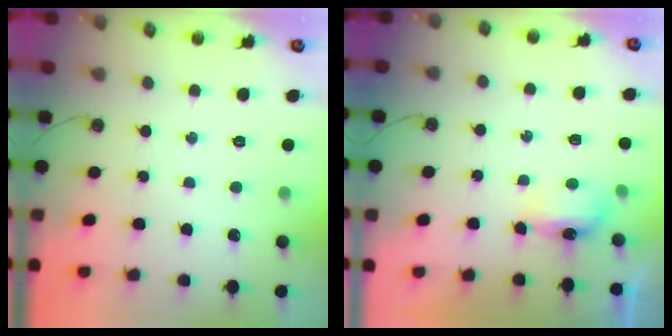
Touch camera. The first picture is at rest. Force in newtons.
{"total": 7.1, "press": 5.4, "slide": 4.6}